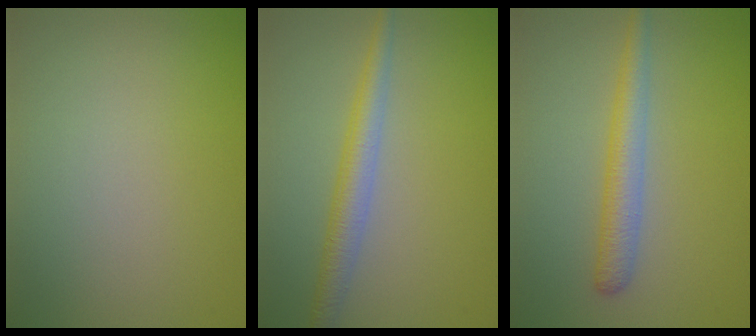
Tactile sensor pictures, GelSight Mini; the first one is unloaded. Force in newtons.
{"total": 2.9, "press": 2.9, "slide": 0.1}
{"total": 2.9, "press": 2.9, "slide": 0.1}